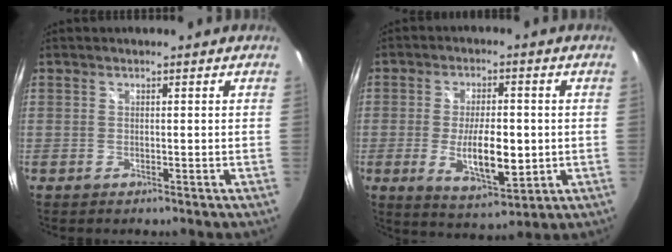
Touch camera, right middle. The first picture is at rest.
{"total": 10.7, "force": [-1.6, 4.1, 9.8], "torque": [-0.183, -0.015, -0.022]}